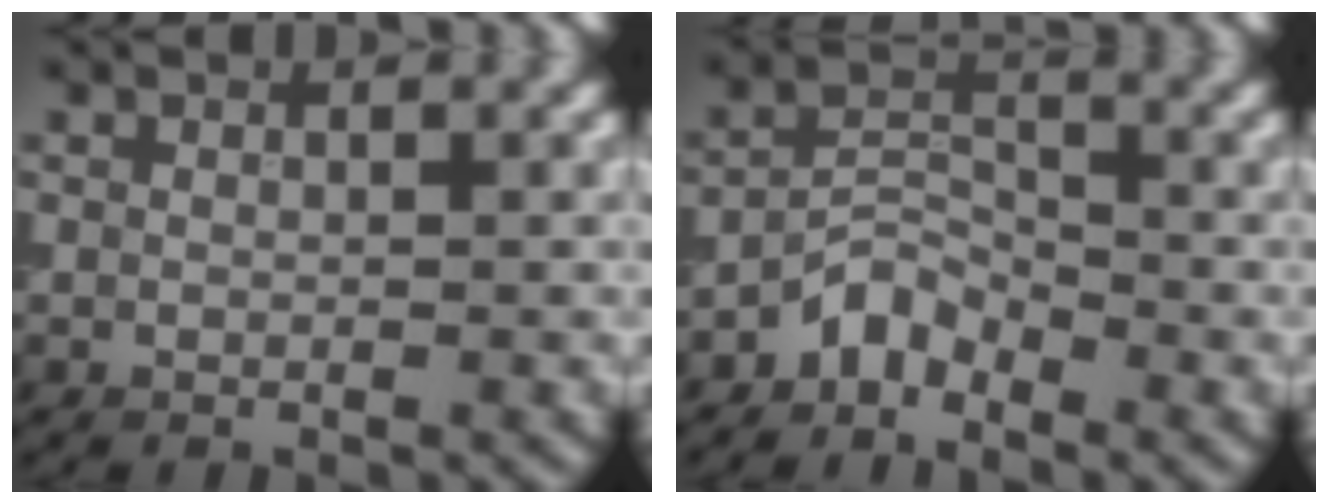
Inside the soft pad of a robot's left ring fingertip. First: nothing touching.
{"total": 2.6, "force": [-2.1, 1.1, 0.9], "torque": [-0.011, 0.013, -0.046]}